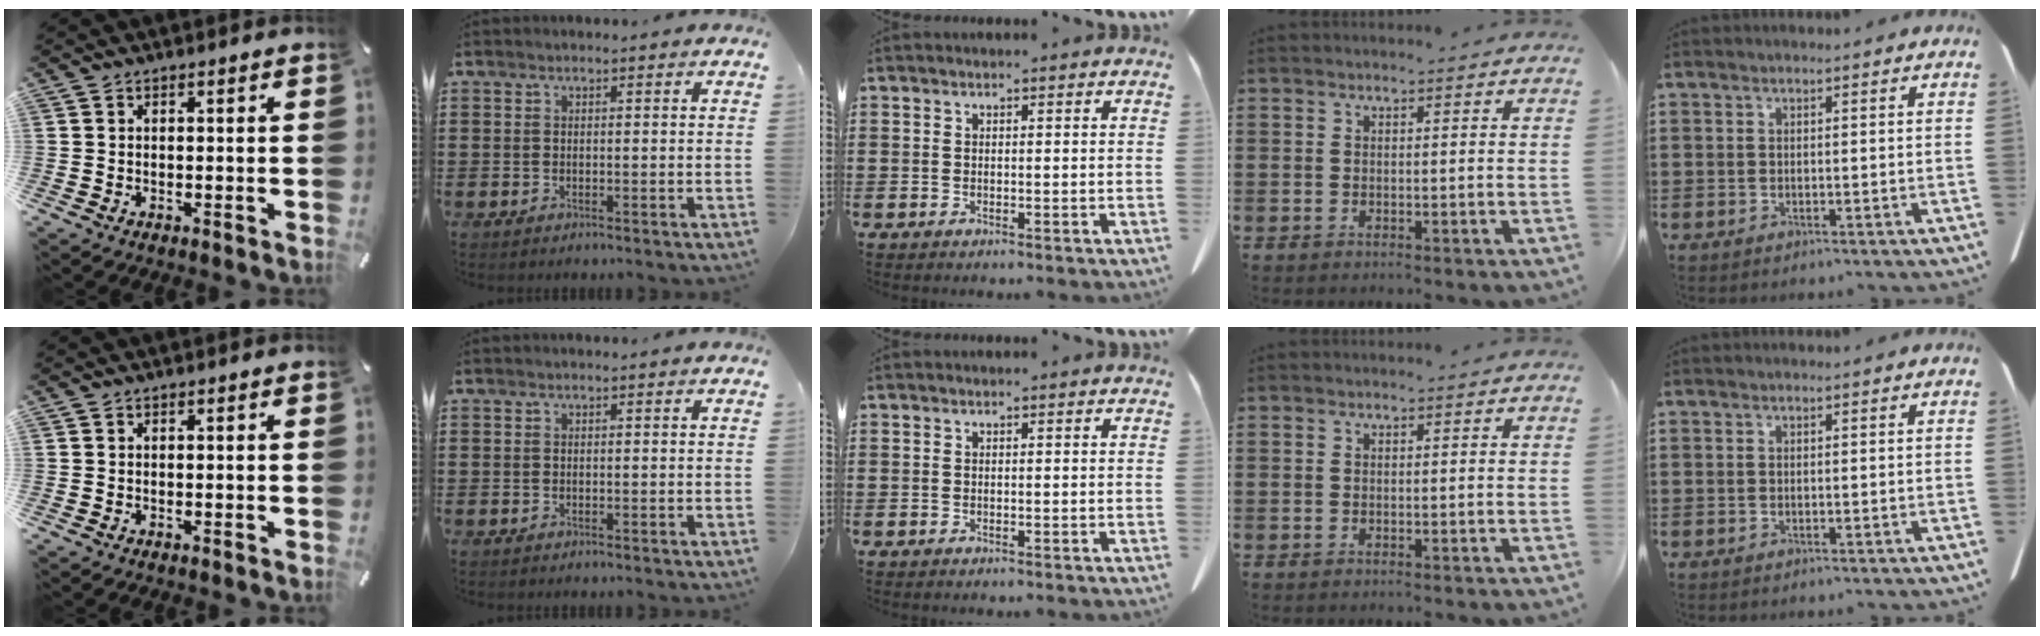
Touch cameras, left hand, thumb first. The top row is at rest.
{}